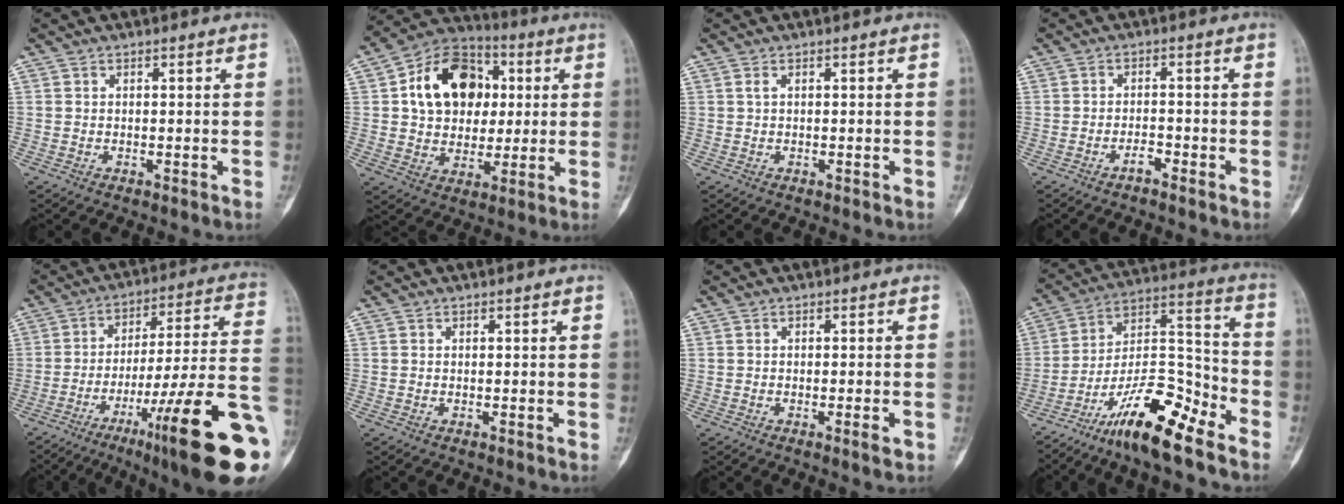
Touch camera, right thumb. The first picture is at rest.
{"total": 17.6, "force": [3.5, 13.3, 10.9], "torque": [-0.141, 0.013, 0.054]}
{"total": 0.5, "force": [0.2, 0.1, 0.5], "torque": [-0.017, 0.003, 0.004]}
{"total": 2.0, "force": [-1.6, 0.6, 1.1], "torque": [-0.023, 0.012, -0.029]}
{"total": 25.5, "force": [-9.8, 3.1, 23.4], "torque": [-0.287, 0.045, -0.141]}
{"total": 0.0}
{"total": 2.0, "force": [-0.9, 0.4, 1.8], "torque": [-0.026, -0.002, -0.012]}
{"total": 17.4, "force": [-11.9, 4.4, 12.0], "torque": [-0.199, 0.093, -0.207]}